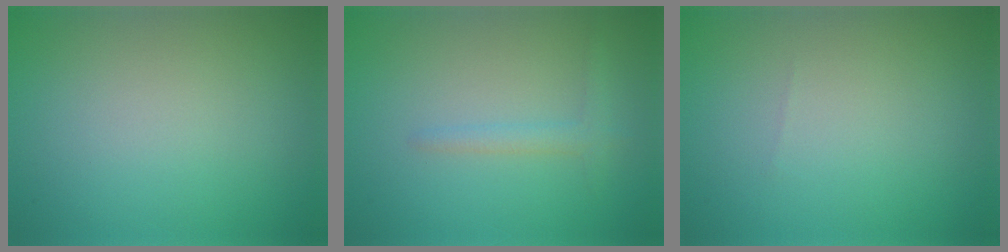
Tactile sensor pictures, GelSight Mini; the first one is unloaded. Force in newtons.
{"total": 1.4, "press": 1.4, "slide": 0.2}
{"total": 0.0}